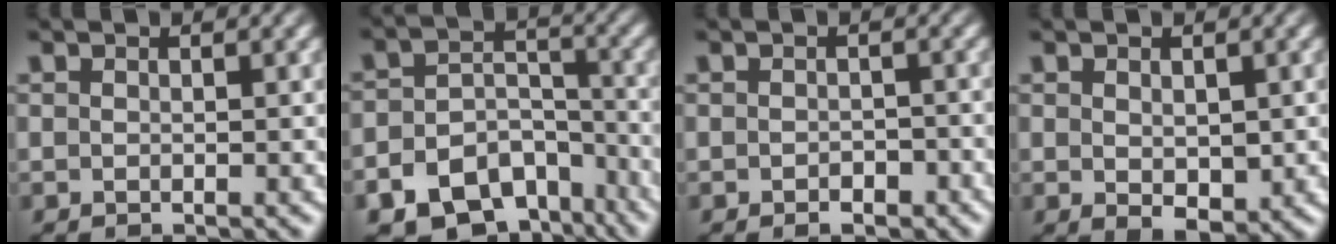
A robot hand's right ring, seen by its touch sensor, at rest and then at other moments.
{"total": 11.7, "force": [-7.4, 7.9, 4.4], "torque": [-0.071, -0.036, -0.112]}
{"total": 1.3, "force": [-1.2, 0.3, 0.2], "torque": [0.012, -0.001, -0.021]}
{"total": 2.7, "force": [-0.6, 1.1, 2.4], "torque": [-0.028, -0.023, 0.008]}